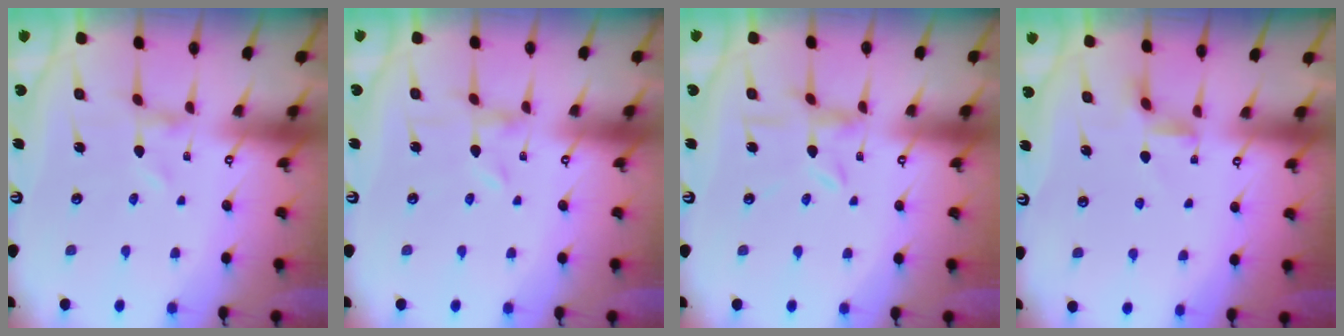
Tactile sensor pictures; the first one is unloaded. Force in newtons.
{"total": 0.0}
{"total": 3.8, "press": 3.8, "slide": 0.3}
{"total": 3.0, "press": 2.9, "slide": 0.5}